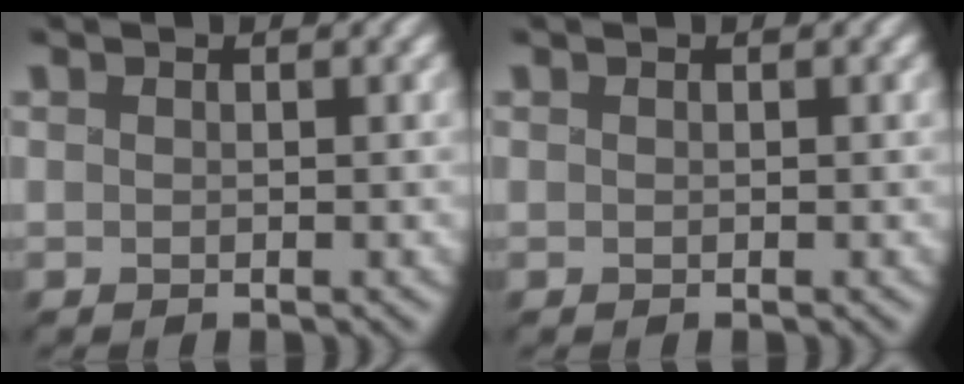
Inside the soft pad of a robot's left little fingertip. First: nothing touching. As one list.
[{"total": 0.0}]